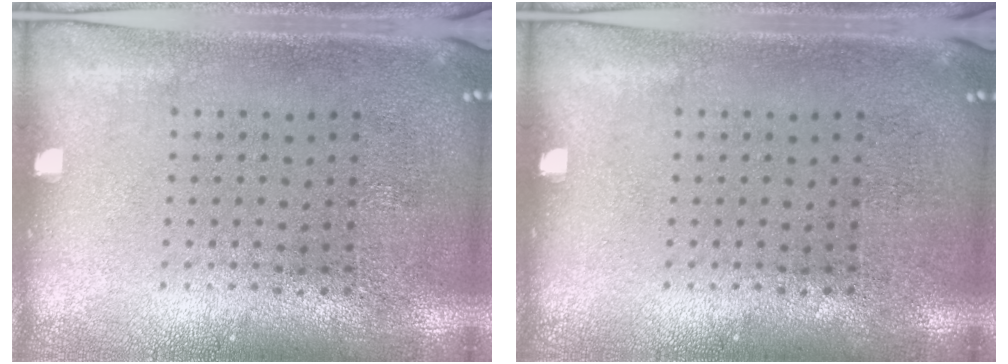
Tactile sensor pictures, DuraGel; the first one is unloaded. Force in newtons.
{"total": 0.0}